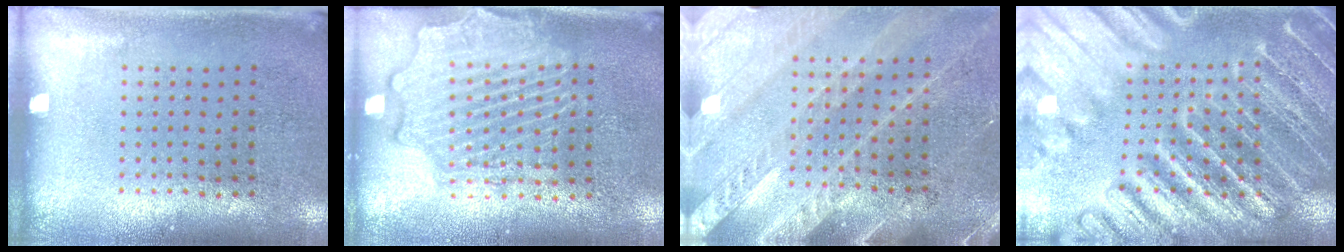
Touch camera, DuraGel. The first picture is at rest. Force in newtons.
{"total": 2.3, "press": 2.3, "slide": 0.4}
{"total": 3.0, "press": 2.6, "slide": 1.4}
{"total": 6.2, "press": 6.2, "slide": 0.8}